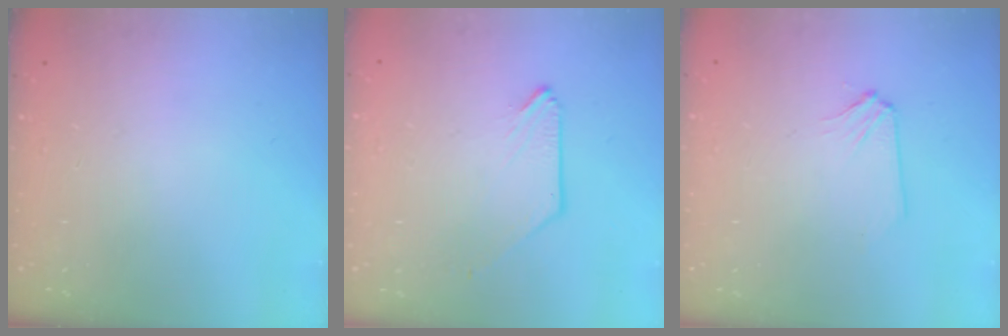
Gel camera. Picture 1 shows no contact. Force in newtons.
{"total": 0.0}
{"total": 2.2, "press": 2.2, "slide": 0.3}